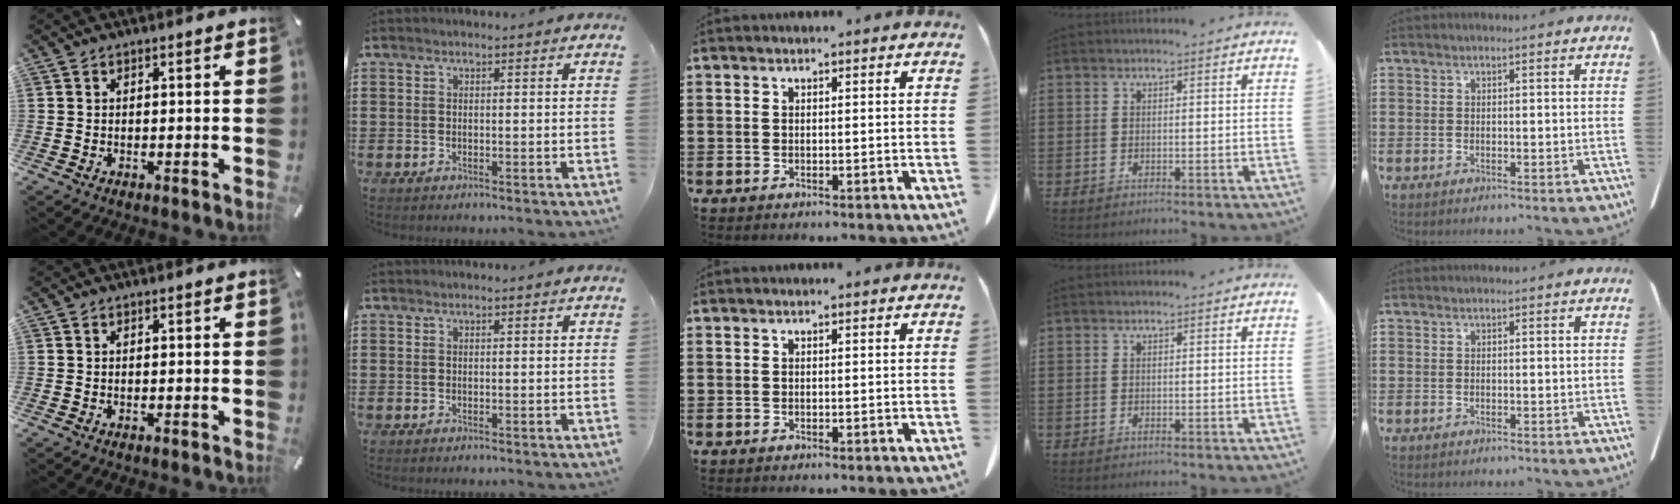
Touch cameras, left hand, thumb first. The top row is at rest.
{}